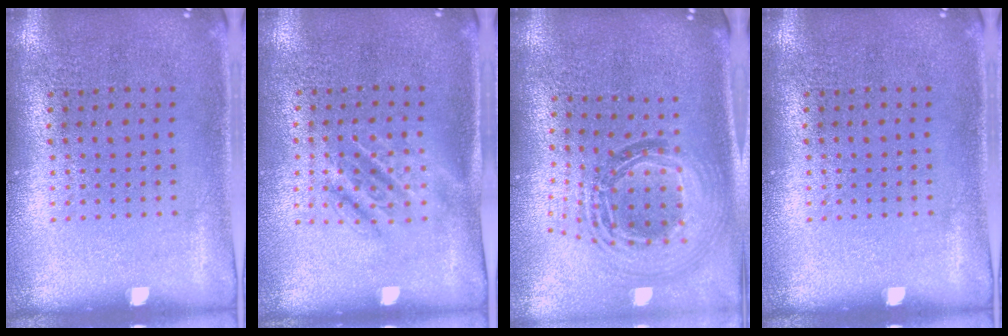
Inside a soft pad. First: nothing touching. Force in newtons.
{"total": 1.5, "press": 1.3, "slide": 0.8}
{"total": 1.6, "press": 1.4, "slide": 0.8}
{"total": 0.0}